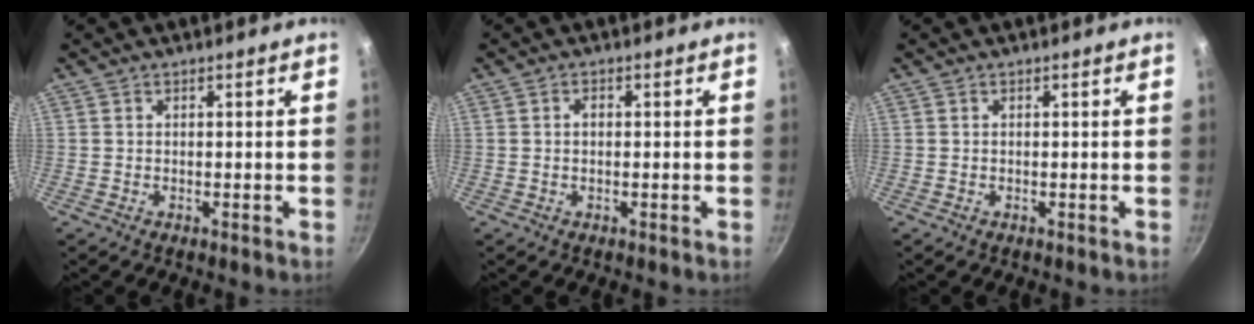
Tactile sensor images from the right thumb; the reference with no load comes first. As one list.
[{"total": 1.5, "force": [0.2, 1.0, 1.2], "torque": [-0.019, 0.007, 0.001]}, {"total": 0.0}]